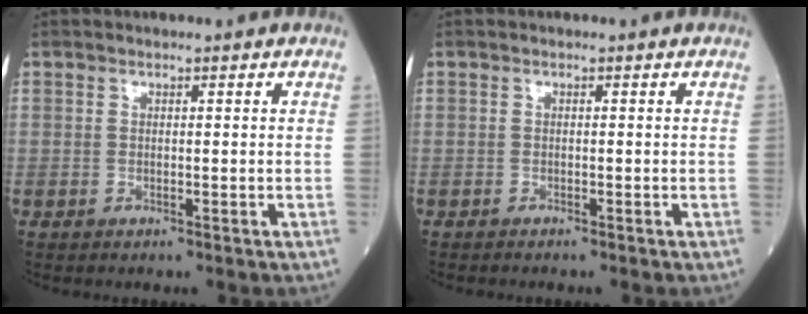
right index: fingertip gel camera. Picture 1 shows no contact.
{"total": 0.6, "force": [-0.6, 0.0, 0.2], "torque": [-0.004, -0.001, -0.011]}